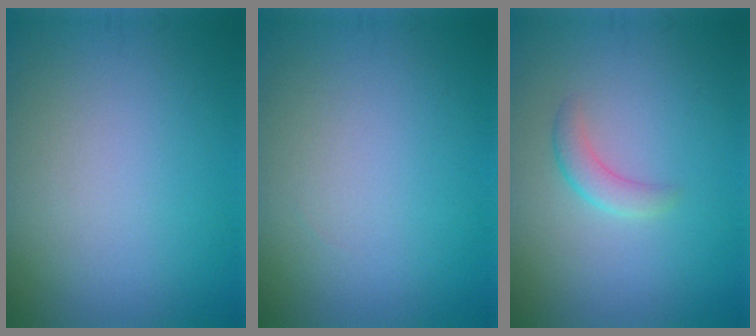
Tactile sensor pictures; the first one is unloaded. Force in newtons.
{"total": 0.0}
{"total": 1.8, "press": 1.8, "slide": 0.1}